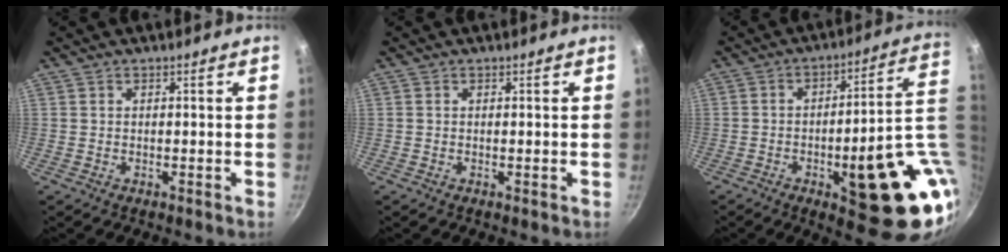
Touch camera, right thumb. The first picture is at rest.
{"total": 0.0}
{"total": 23.1, "force": [-2.9, 7.4, 21.6], "torque": [-0.240, 0.005, -0.026]}